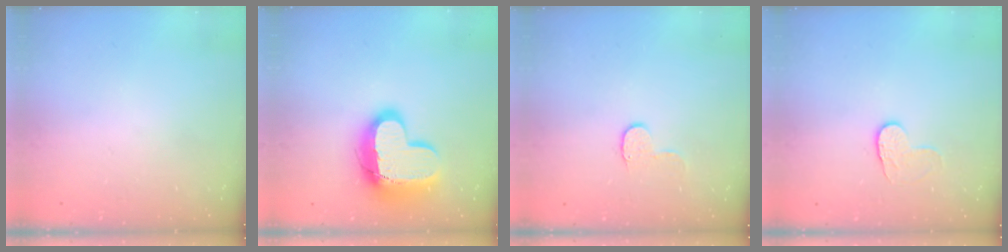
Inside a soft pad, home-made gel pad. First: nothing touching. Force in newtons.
{"total": 17.4, "press": 17.3, "slide": 1.3}
{"total": 4.6, "press": 4.6, "slide": 0.5}
{"total": 5.0, "press": 4.9, "slide": 0.5}